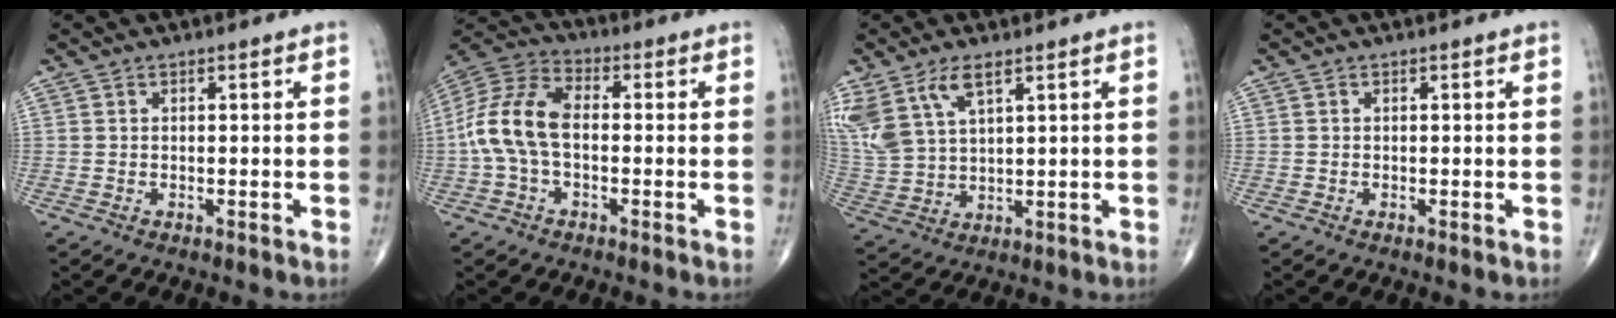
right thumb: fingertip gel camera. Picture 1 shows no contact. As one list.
[{"total": 12.6, "force": [-1.0, 7.3, 10.1], "torque": [-0.214, 0.036, -0.027]}, {"total": 11.8, "force": [6.4, 5.7, 8.2], "torque": [-0.187, -0.012, 0.139]}, {"total": 0.0}]